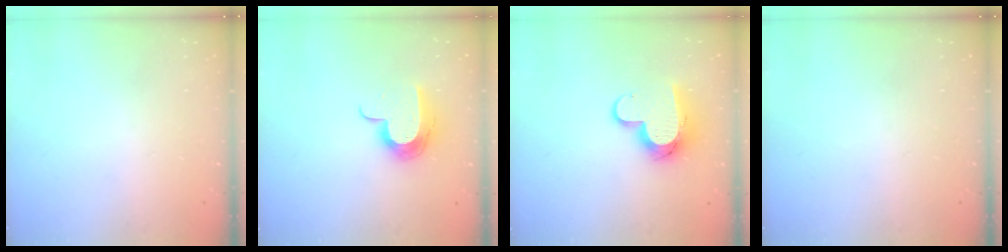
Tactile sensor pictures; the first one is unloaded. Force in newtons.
{"total": 11.3, "press": 11.2, "slide": 0.7}
{"total": 11.9, "press": 11.8, "slide": 1.1}
{"total": 0.0}